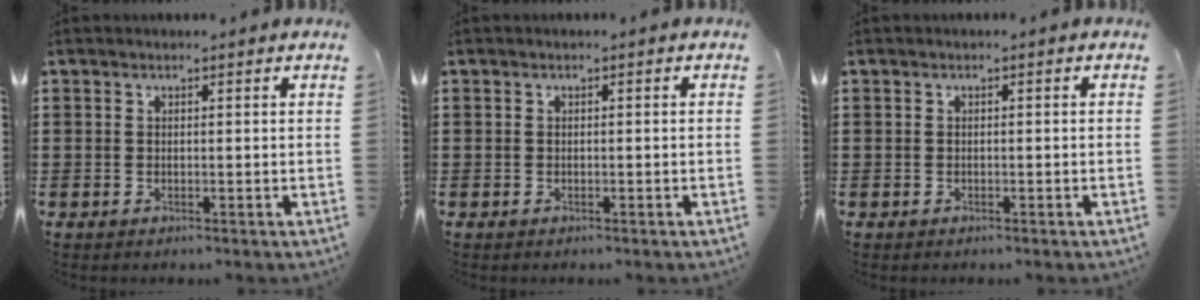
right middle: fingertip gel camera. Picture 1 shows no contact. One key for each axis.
{"total": 0.0}
{"total": 0.0}